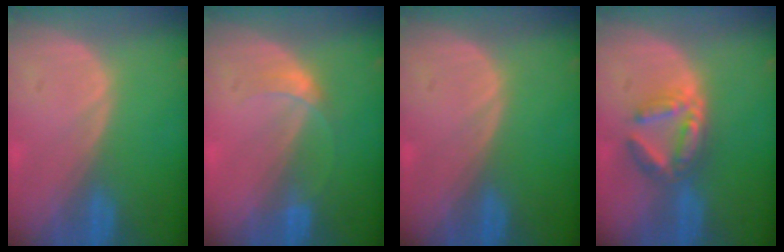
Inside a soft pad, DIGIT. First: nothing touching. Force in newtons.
{"total": 2.5, "press": 2.5, "slide": 0.1}
{"total": 0.0}
{"total": 5.8, "press": 5.5, "slide": 1.8}